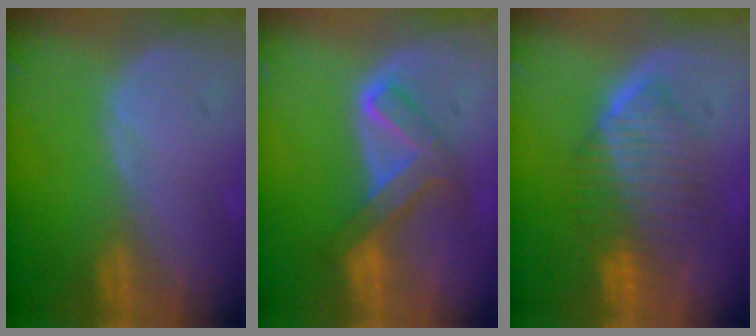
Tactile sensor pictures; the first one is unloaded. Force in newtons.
{"total": 5.7, "press": 5.6, "slide": 1.2}
{"total": 6.4, "press": 6.3, "slide": 1.0}